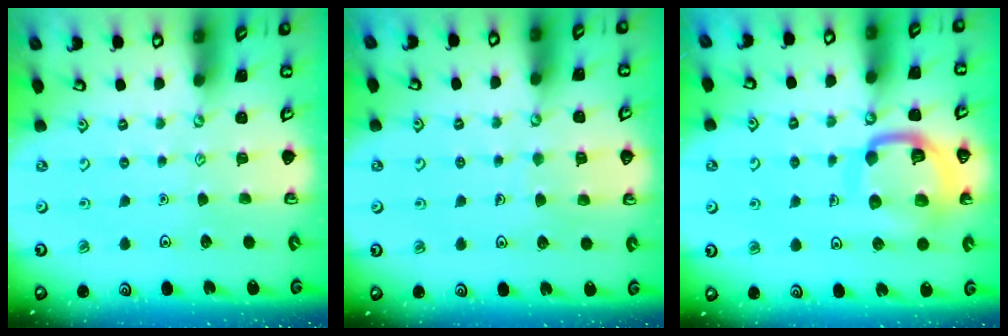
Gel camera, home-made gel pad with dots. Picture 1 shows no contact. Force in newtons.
{"total": 5.6, "press": 5.6, "slide": 0.5}
{"total": 14.6, "press": 14.5, "slide": 1.4}